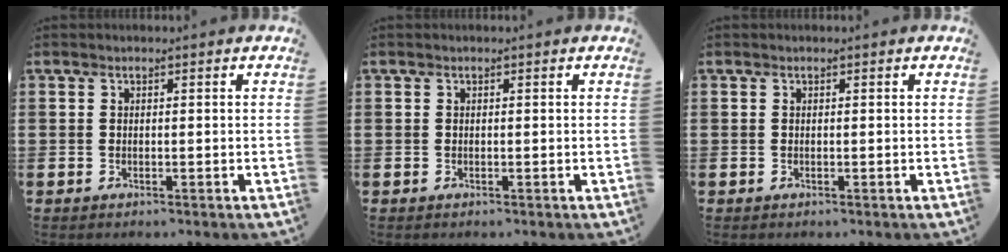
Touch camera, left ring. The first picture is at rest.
{"total": 0.0}
{"total": 0.0}